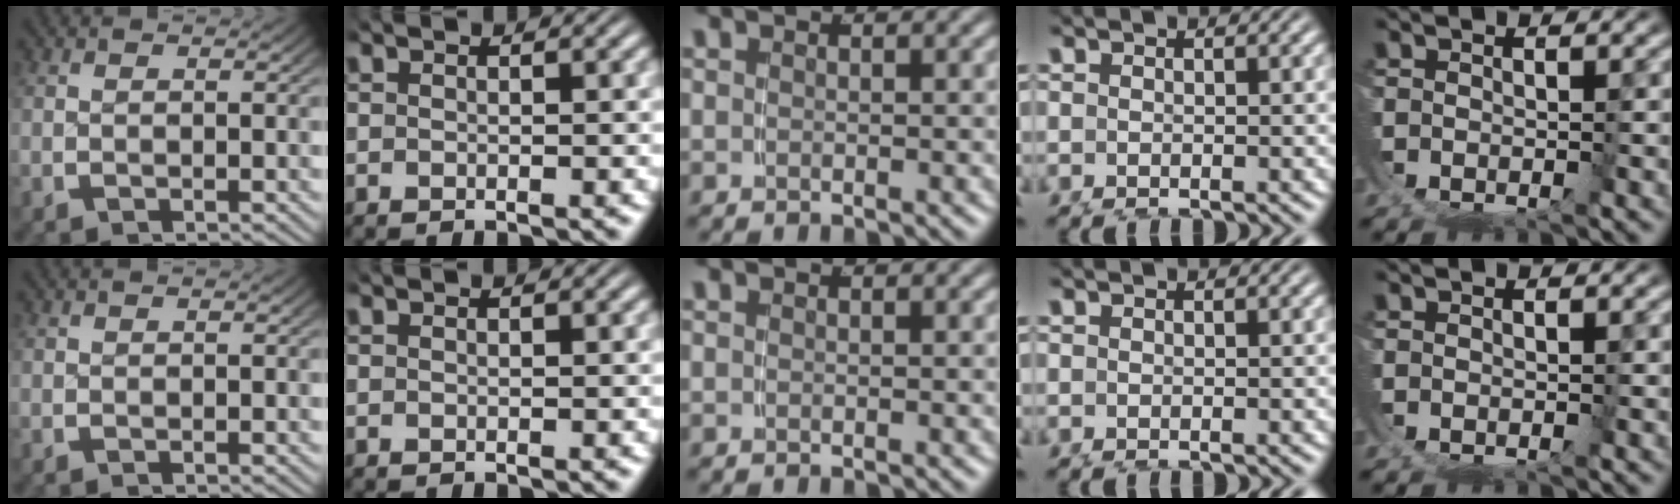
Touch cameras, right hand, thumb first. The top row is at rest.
{}